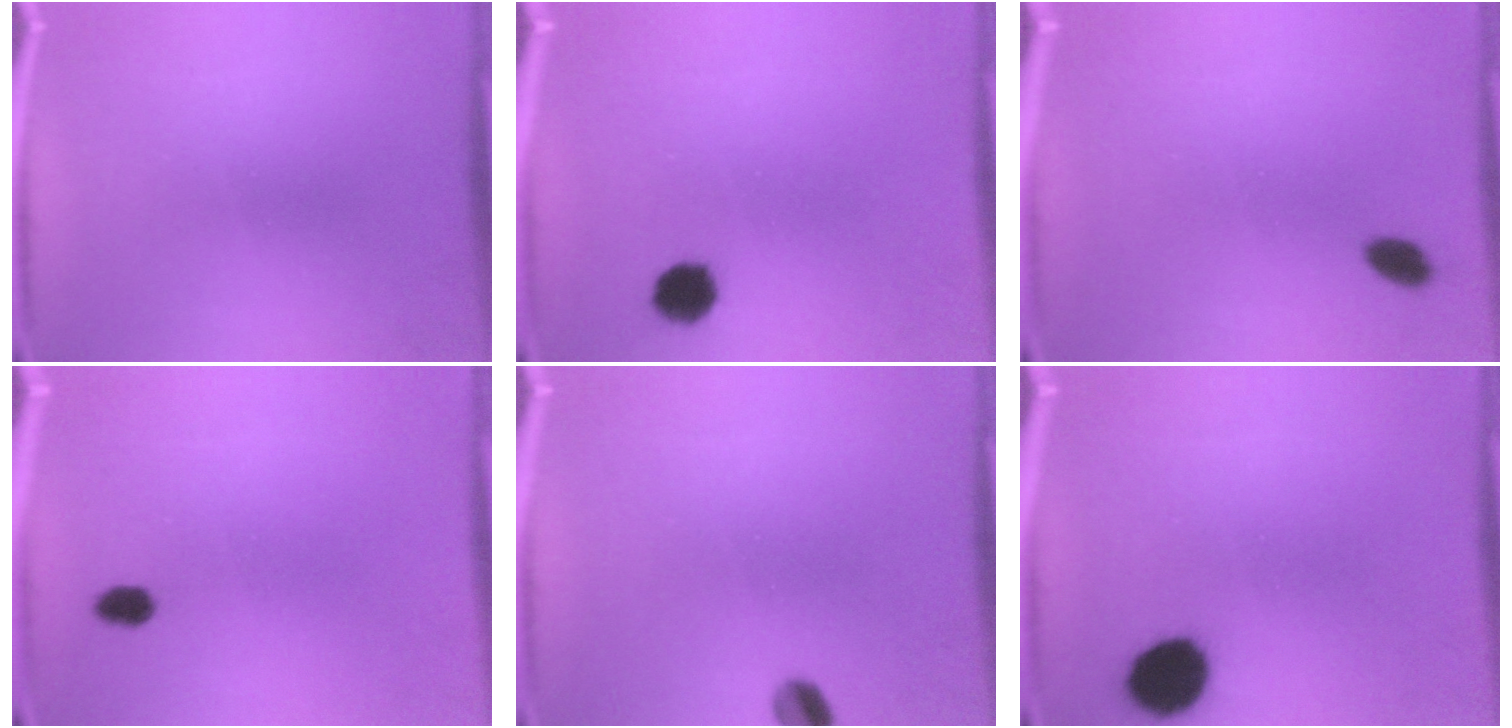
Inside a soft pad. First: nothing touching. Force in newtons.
{"total": 4.9}
{"total": 2.9}
{"total": 2.3}
{"total": 3.5}
{"total": 9.2}